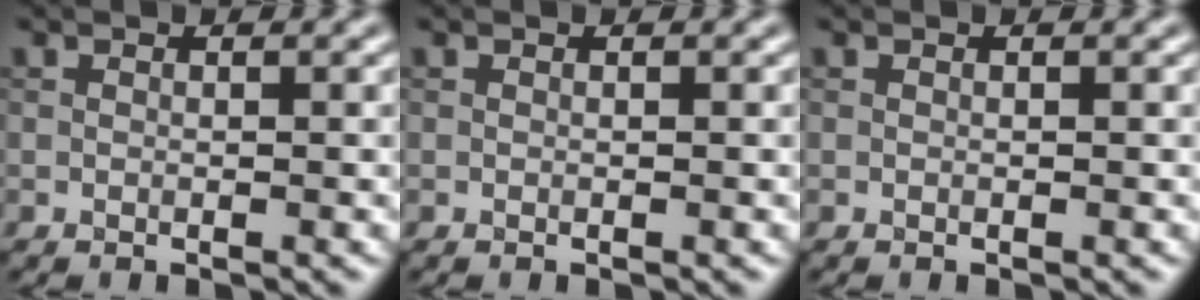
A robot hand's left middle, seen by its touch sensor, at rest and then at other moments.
{"total": 0.0}
{"total": 0.0}